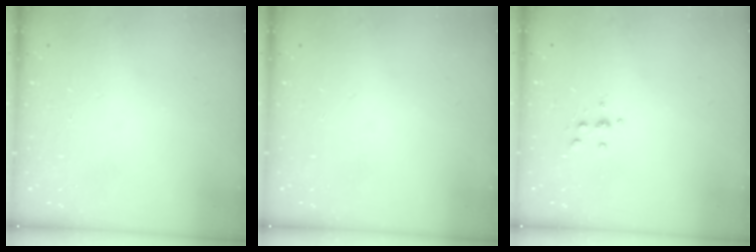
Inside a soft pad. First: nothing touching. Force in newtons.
{"total": 0.0}
{"total": 4.9, "press": 4.8, "slide": 1.1}